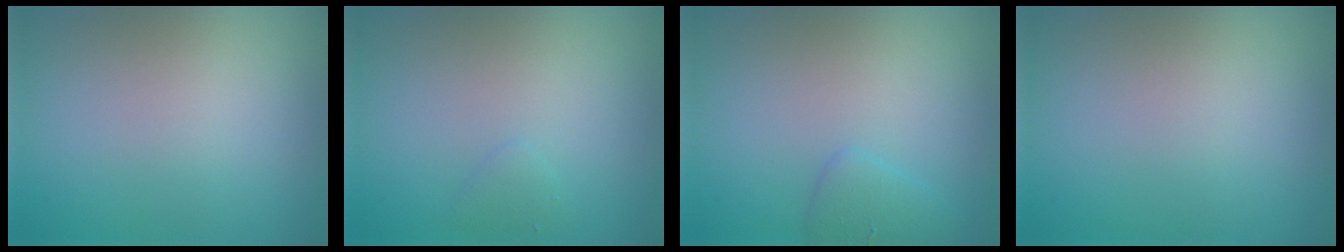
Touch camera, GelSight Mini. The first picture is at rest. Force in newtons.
{"total": 0.7, "press": 0.7, "slide": 0.0}
{"total": 1.6, "press": 1.6, "slide": 0.1}
{"total": 0.0}